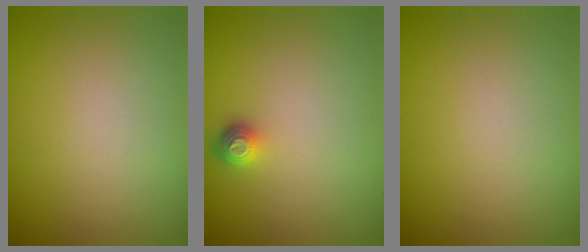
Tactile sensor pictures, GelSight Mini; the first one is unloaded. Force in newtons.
{"total": 1.4, "press": 1.1, "slide": 0.9}
{"total": 0.0}